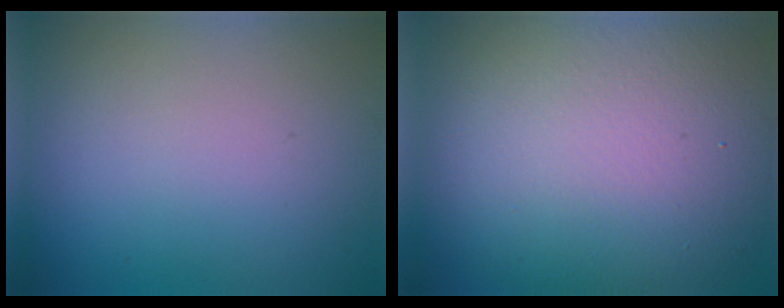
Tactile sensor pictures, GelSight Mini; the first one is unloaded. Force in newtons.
{"total": 14.7, "press": 14.7, "slide": 0.9}